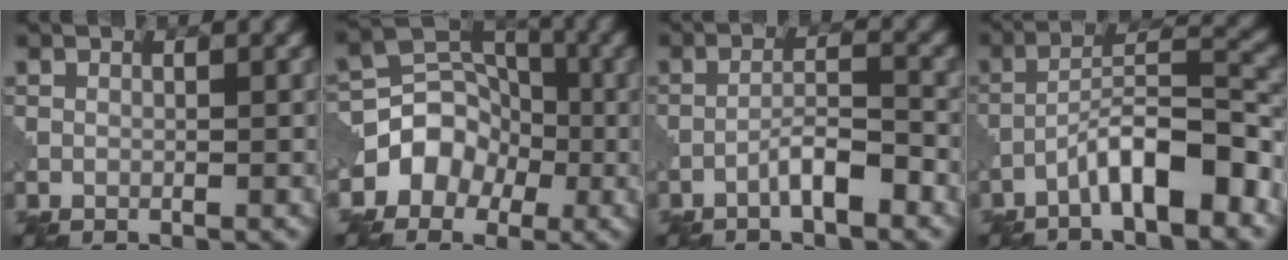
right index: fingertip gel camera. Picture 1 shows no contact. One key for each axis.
{"total": 5.0, "fx": -2.0, "fy": 4.1, "fz": 2.1, "tx": -0.014, "ty": 0.016, "tz": -0.047}
{"total": 3.3, "fx": -2.1, "fy": 0.6, "fz": 2.5, "tx": -0.044, "ty": 0.014, "tz": -0.042}
{"total": 6.9, "fx": -4.0, "fy": 1.4, "fz": 5.4, "tx": -0.092, "ty": 0.019, "tz": -0.071}